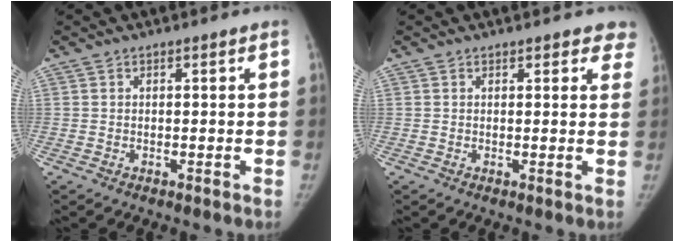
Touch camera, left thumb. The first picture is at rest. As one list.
[{"total": 4.6, "force": [3.9, 2.0, 1.5], "torque": [0.023, -0.012, 0.031]}]